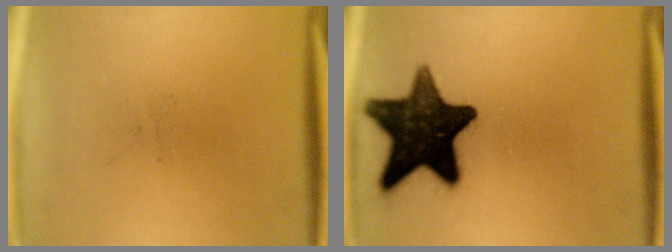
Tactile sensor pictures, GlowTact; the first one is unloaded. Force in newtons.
{"total": 15.9}